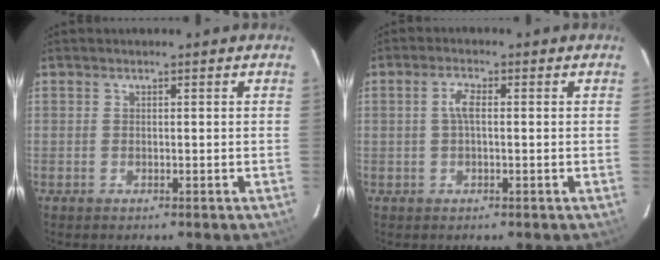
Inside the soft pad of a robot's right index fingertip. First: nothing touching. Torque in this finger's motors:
{"motor_torque": [0.43, -0.04, 0.26, 0.08]}